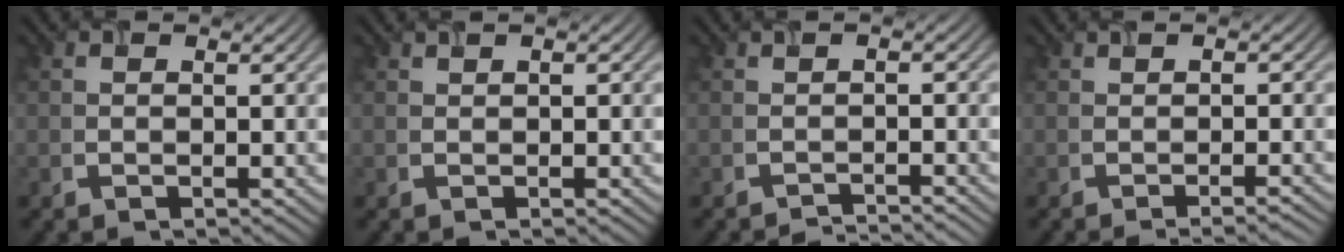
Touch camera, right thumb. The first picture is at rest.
{"total": 0.6, "force": [0.5, -0.1, 0.3], "torque": [-0.007, 0.003, 0.008]}
{"total": 1.5, "force": [-1.4, 0.0, 0.5], "torque": [-0.008, 0.000, -0.029]}
{"total": 2.0, "force": [-0.9, 0.2, 1.8], "torque": [-0.021, 0.001, -0.015]}